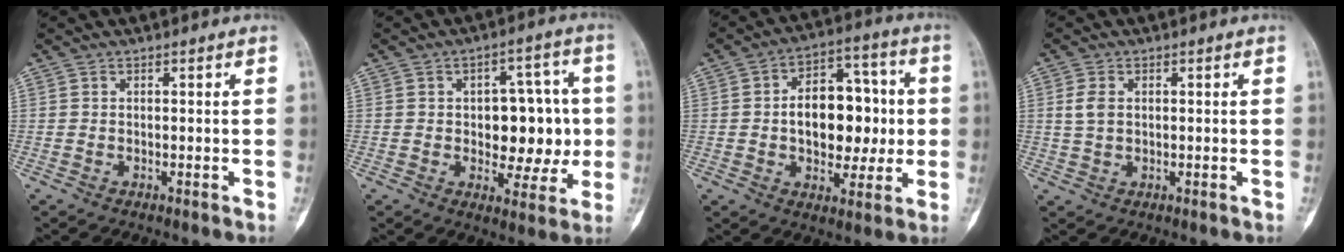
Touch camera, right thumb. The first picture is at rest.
{"total": 12.7, "force": [-0.2, 7.8, 10.0], "torque": [-0.081, 0.021, 0.006]}
{"total": 15.8, "force": [0.1, 10.0, 12.2], "torque": [-0.131, 0.028, 0.002]}
{"total": 3.5, "force": [0.7, 2.3, 2.5], "torque": [-0.050, 0.000, 0.015]}